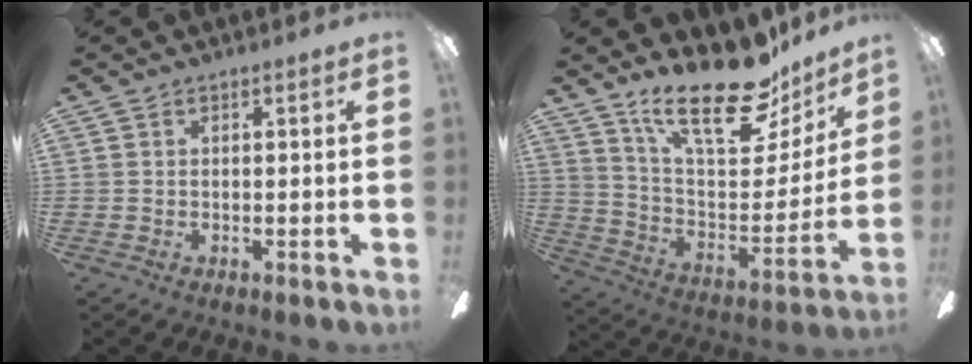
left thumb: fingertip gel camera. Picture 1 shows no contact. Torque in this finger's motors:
{"motor_torque": [0.25, 0.15, 1.24, -1.53, 0.26]}